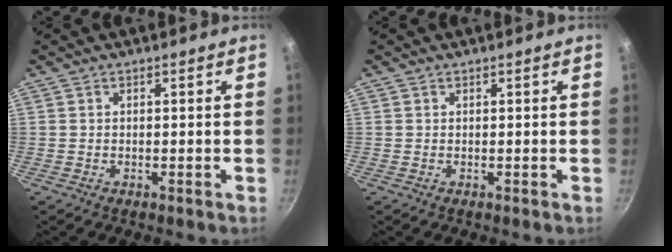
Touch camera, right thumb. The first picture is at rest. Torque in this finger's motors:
{"motor_torque": [-0.14, -0.57, -0.12, -0.37, 0.04]}